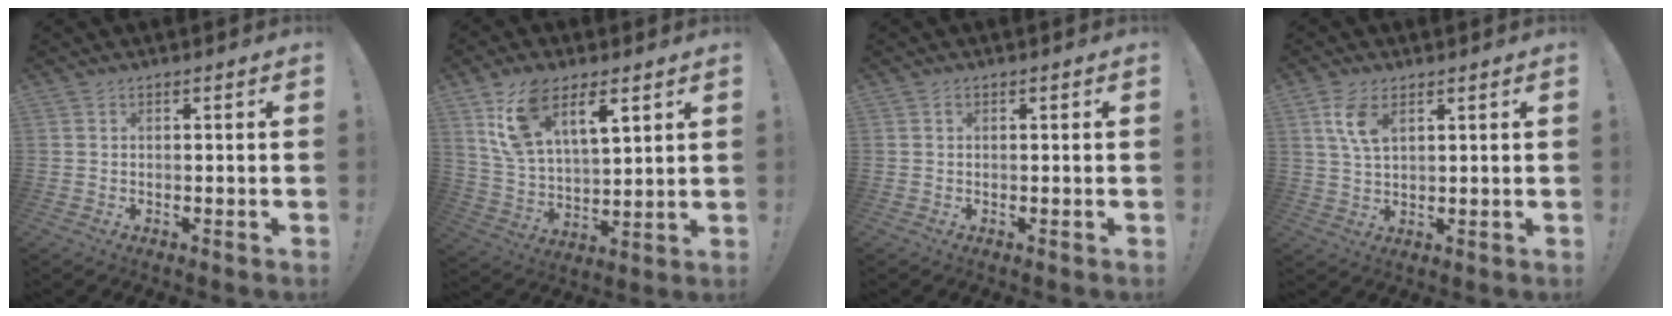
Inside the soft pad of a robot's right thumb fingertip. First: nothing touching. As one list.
[{"total": 14.5, "force": [8.6, 6.9, 9.5], "torque": [-0.166, -0.036, 0.157]}, {"total": 0.6, "force": [0.2, 0.5, 0.3], "torque": [-0.002, 0.000, 0.002]}, {"total": 7.3, "force": [3.3, 3.7, 5.4], "torque": [-0.103, -0.009, 0.060]}]